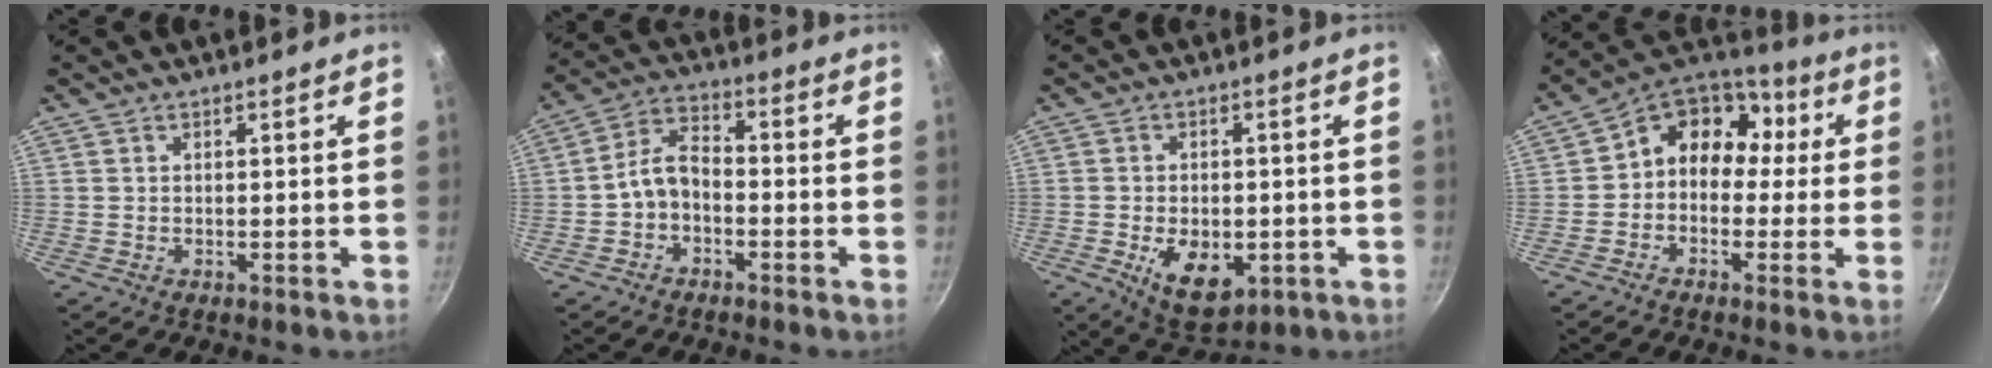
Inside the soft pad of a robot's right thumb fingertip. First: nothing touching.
{"total": 6.5, "force": [-2.2, 4.2, 4.5], "torque": [-0.076, 0.043, -0.048]}
{"total": 10.3, "force": [-2.8, 6.3, 7.6], "torque": [-0.098, -0.002, -0.029]}
{"total": 12.1, "force": [0.7, 10.0, 6.7], "torque": [-0.062, 0.044, -0.014]}